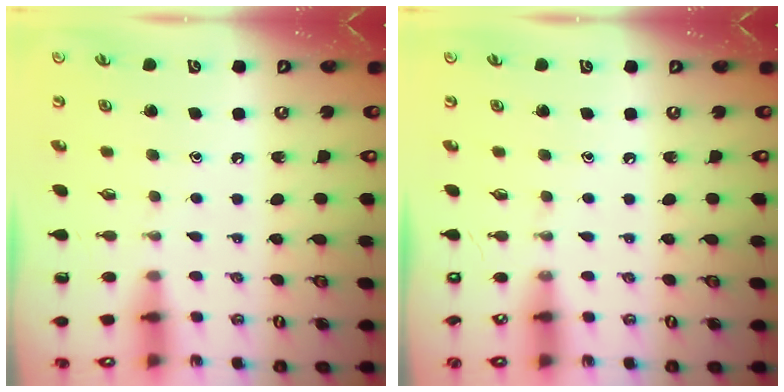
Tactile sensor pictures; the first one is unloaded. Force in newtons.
{"total": 0.0}